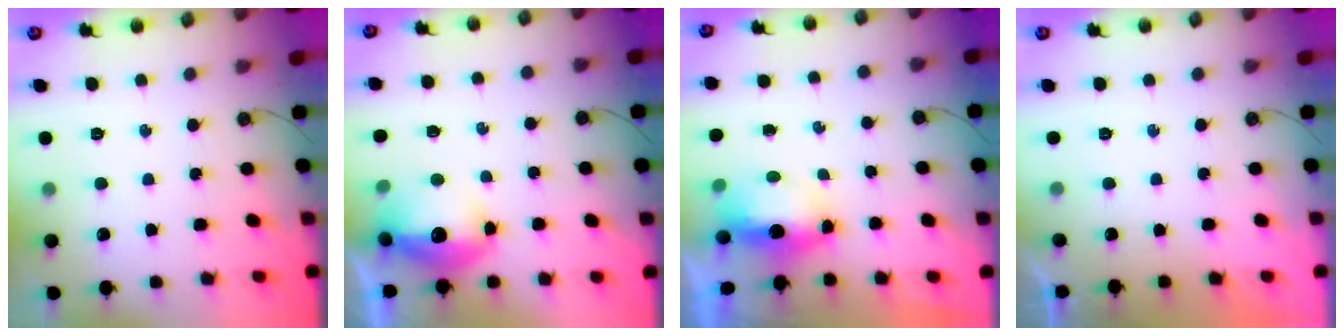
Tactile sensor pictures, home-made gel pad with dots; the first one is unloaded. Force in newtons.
{"total": 13.1, "press": 13.1, "slide": 1.4}
{"total": 6.5, "press": 6.4, "slide": 1.1}
{"total": 0.0}